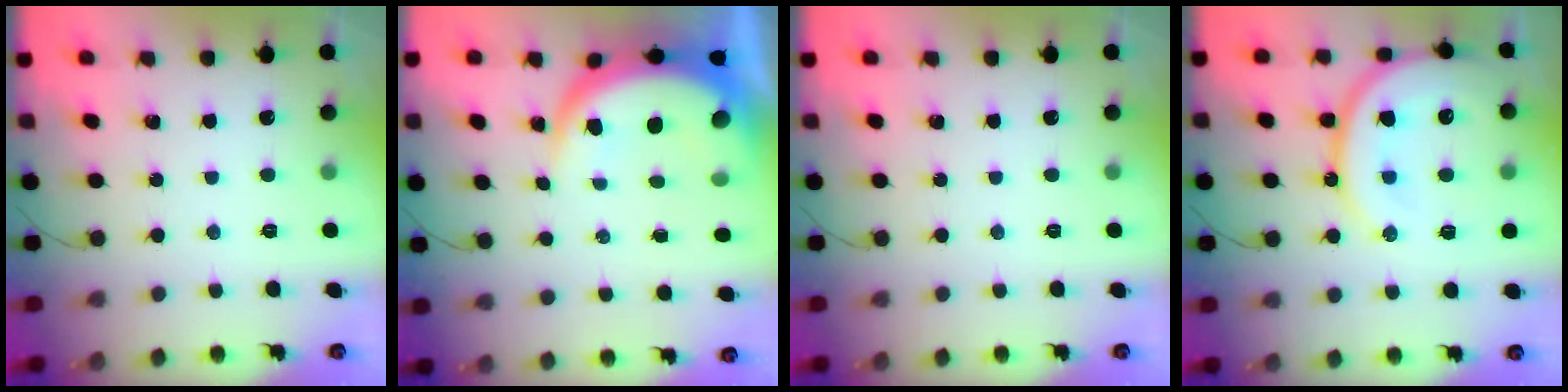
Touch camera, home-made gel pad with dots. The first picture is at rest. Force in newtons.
{"total": 9.1, "press": 9.1, "slide": 0.7}
{"total": 0.0}
{"total": 19.0, "press": 18.8, "slide": 2.1}